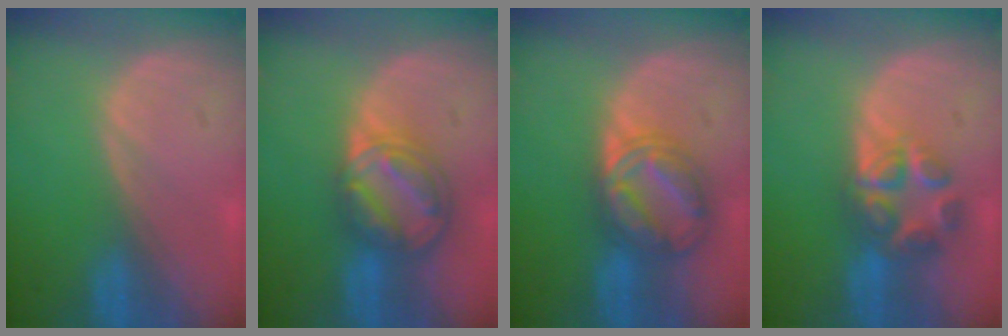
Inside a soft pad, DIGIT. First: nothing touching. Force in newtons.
{"total": 8.1, "press": 7.0, "slide": 4.2}
{"total": 7.3, "press": 7.3, "slide": 0.5}
{"total": 7.0, "press": 5.9, "slide": 3.8}